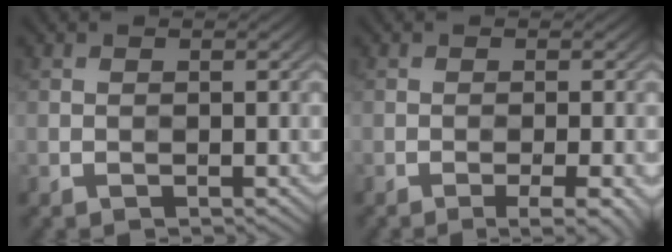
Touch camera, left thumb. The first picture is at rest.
{"total": 3.4, "force": [-1.5, 0.4, 3.1], "torque": [-0.044, 0.007, -0.024]}